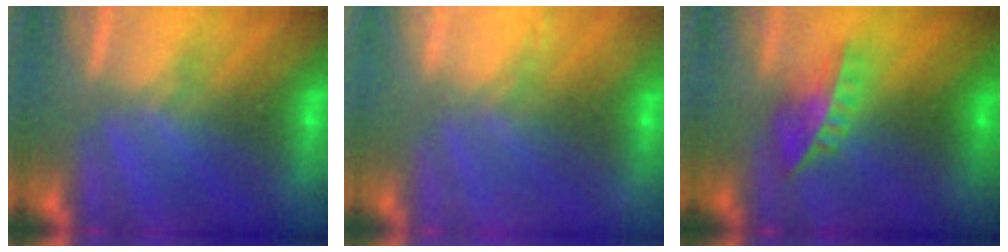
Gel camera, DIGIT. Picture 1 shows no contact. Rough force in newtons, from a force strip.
{"total": 8.7}
{"total": 6.1}